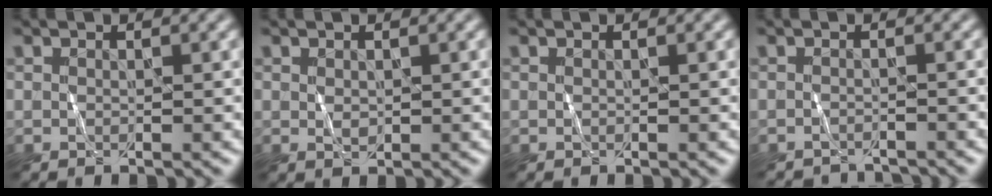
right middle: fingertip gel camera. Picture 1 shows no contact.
{"total": 0.6, "force": [0.1, 0.4, 0.4], "torque": [-0.012, -0.002, 0.007]}
{"total": 0.0}
{"total": 2.6, "force": [-2.6, 0.0, 0.1], "torque": [0.002, -0.010, -0.040]}